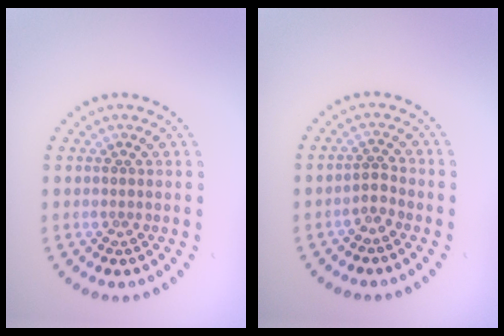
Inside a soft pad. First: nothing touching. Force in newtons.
{"total": 1.5, "press": 1.1, "slide": 1.0}